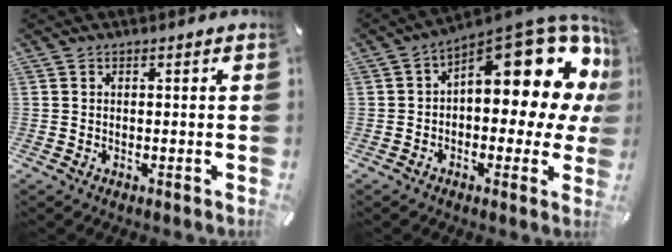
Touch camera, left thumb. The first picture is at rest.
{"total": 17.0, "force": [8.3, 7.6, 12.7], "torque": [-0.154, -0.082, 0.133]}